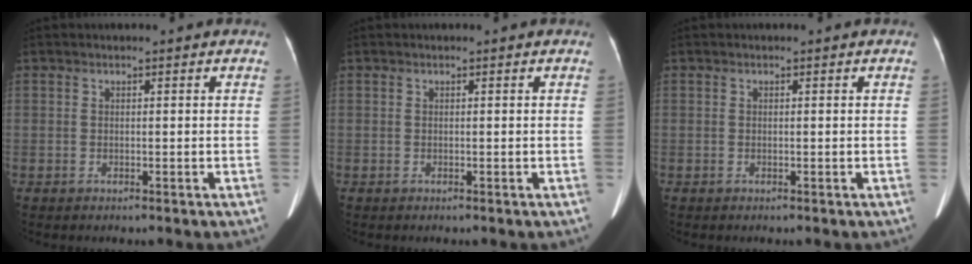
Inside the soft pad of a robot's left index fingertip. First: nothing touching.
{"total": 0.0}
{"total": 0.0}